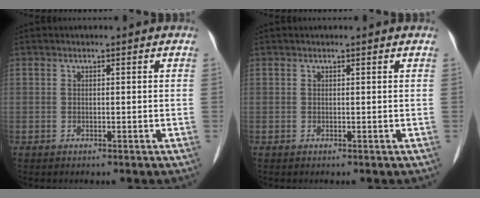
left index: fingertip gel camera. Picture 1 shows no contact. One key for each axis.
{"total": 0.9, "fx": 0.8, "fy": 0.0, "fz": 0.3, "tx": -0.009, "ty": 0.010, "tz": 0.009}